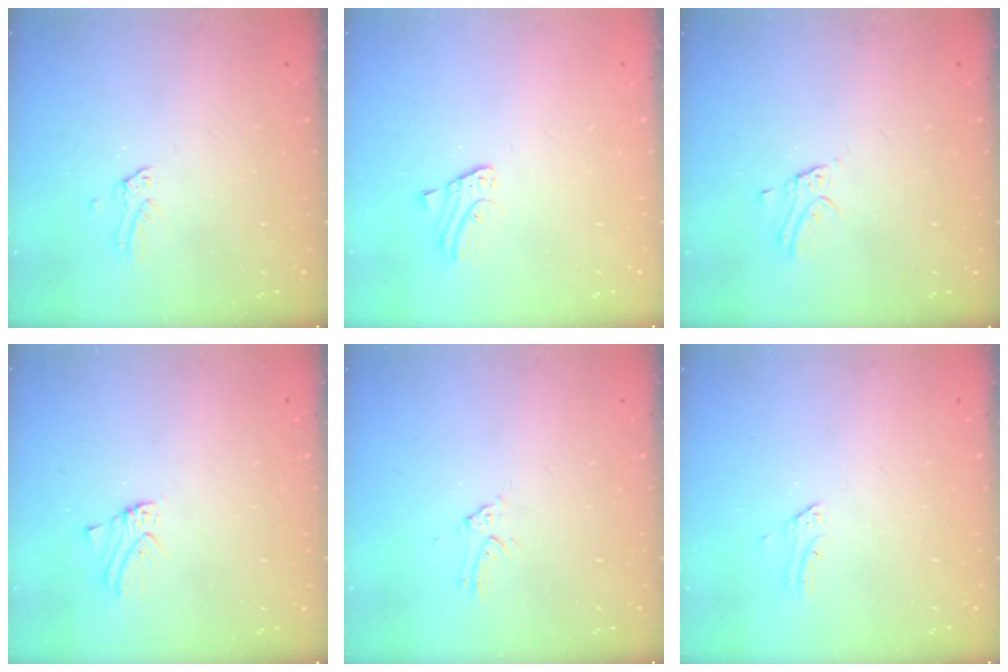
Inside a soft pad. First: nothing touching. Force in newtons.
{"total": 1.9, "press": 1.9, "slide": 0.1}
{"total": 1.6, "press": 1.6, "slide": 0.1}
{"total": 0.0}
{"total": 2.5, "press": 2.5, "slide": 0.2}
{"total": 1.4, "press": 1.4, "slide": 0.1}